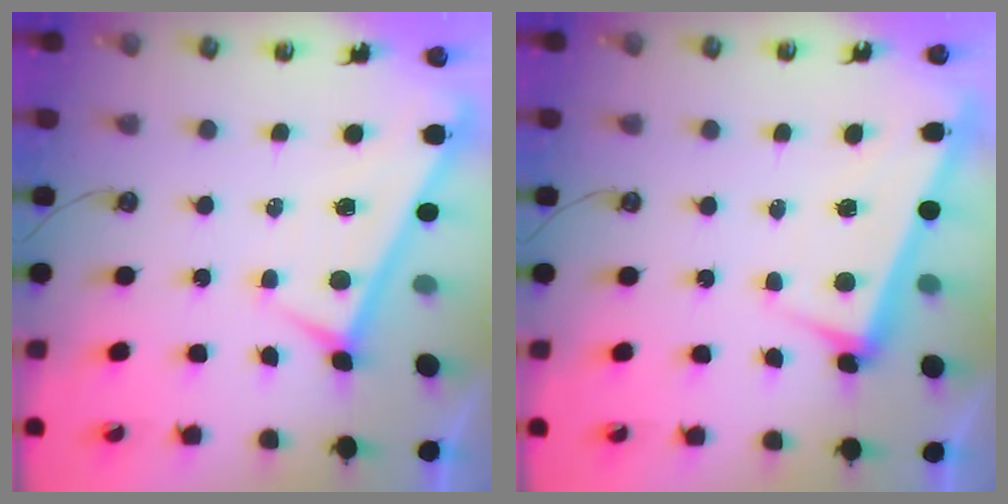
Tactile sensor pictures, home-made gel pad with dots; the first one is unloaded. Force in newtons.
{"total": 3.3, "press": 3.1, "slide": 0.9}